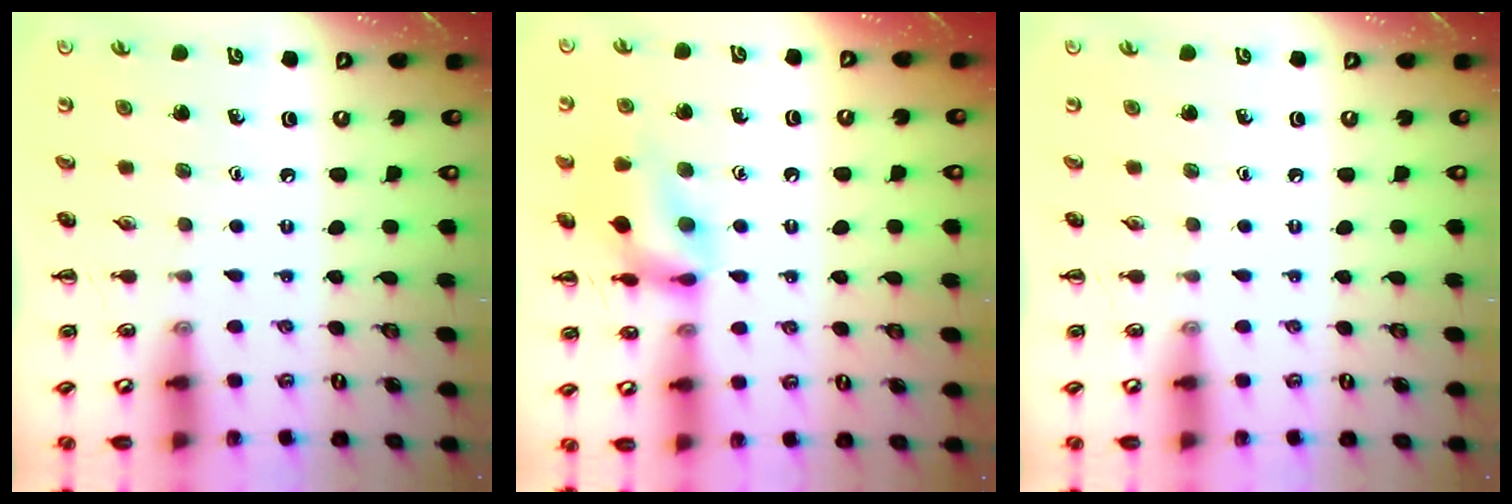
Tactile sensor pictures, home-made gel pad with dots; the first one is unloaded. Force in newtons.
{"total": 13.9, "press": 13.9, "slide": 1.1}
{"total": 0.0}